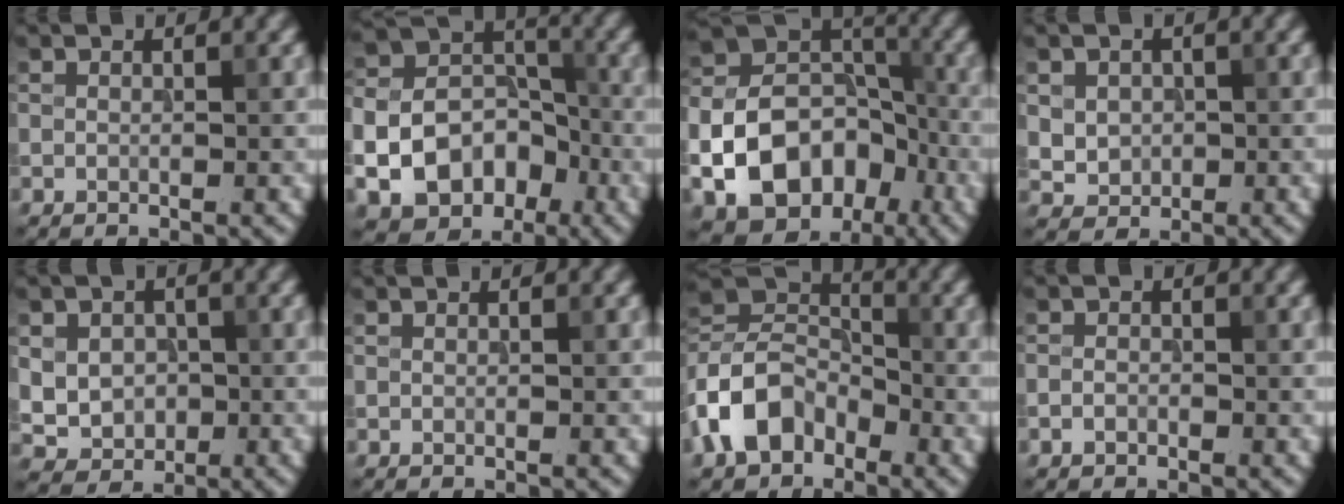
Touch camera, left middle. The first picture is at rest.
{"total": 10.4, "force": [-4.0, 8.0, 5.3], "torque": [-0.096, -0.016, -0.076]}
{"total": 12.8, "force": [-5.1, 9.5, 6.8], "torque": [-0.134, -0.012, -0.096]}
{"total": 2.5, "force": [0.2, 2.3, 1.2], "torque": [-0.023, -0.004, 0.011]}
{"total": 5.2, "force": [0.1, 4.5, 2.7], "torque": [-0.042, 0.005, -0.007]}
{"total": 0.0}
{"total": 7.0, "force": [-3.2, 4.9, 3.8], "torque": [-0.071, 0.009, -0.080]}
{"total": 0.9, "force": [-0.5, 0.7, 0.4], "torque": [-0.005, 0.000, -0.013]}